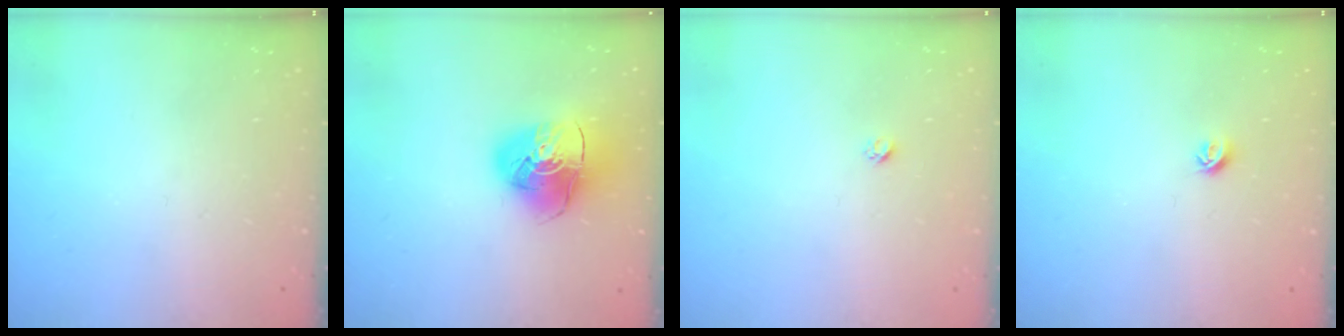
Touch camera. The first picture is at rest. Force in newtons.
{"total": 12.2, "press": 12.1, "slide": 1.6}
{"total": 1.9, "press": 1.9, "slide": 0.1}
{"total": 4.9, "press": 4.8, "slide": 0.9}